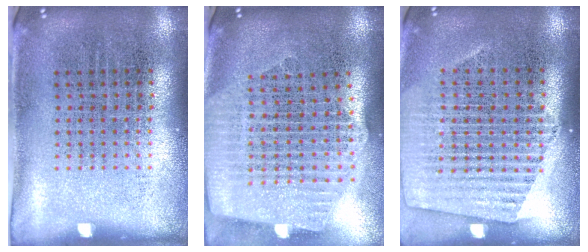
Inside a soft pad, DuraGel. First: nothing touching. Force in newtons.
{"total": 2.6, "press": 2.2, "slide": 1.4}
{"total": 1.6, "press": 1.5, "slide": 0.6}